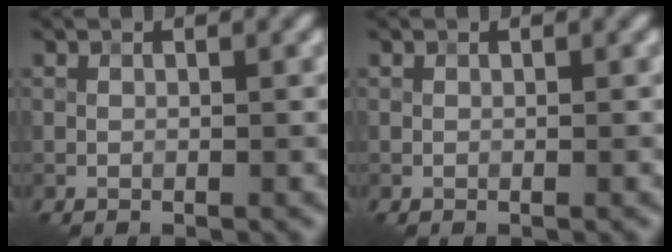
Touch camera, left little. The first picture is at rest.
{"total": 0.0}